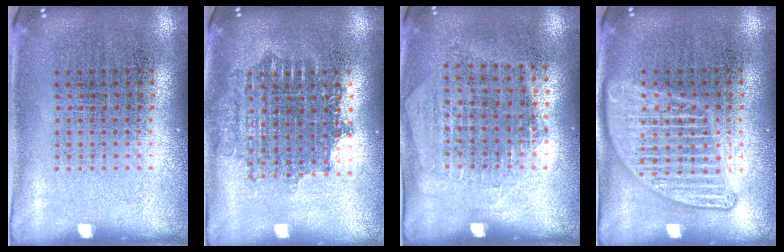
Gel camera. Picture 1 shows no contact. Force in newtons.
{"total": 1.7, "press": 1.4, "slide": 1.0}
{"total": 1.3, "press": 1.1, "slide": 0.7}
{"total": 1.8, "press": 1.8, "slide": 0.3}